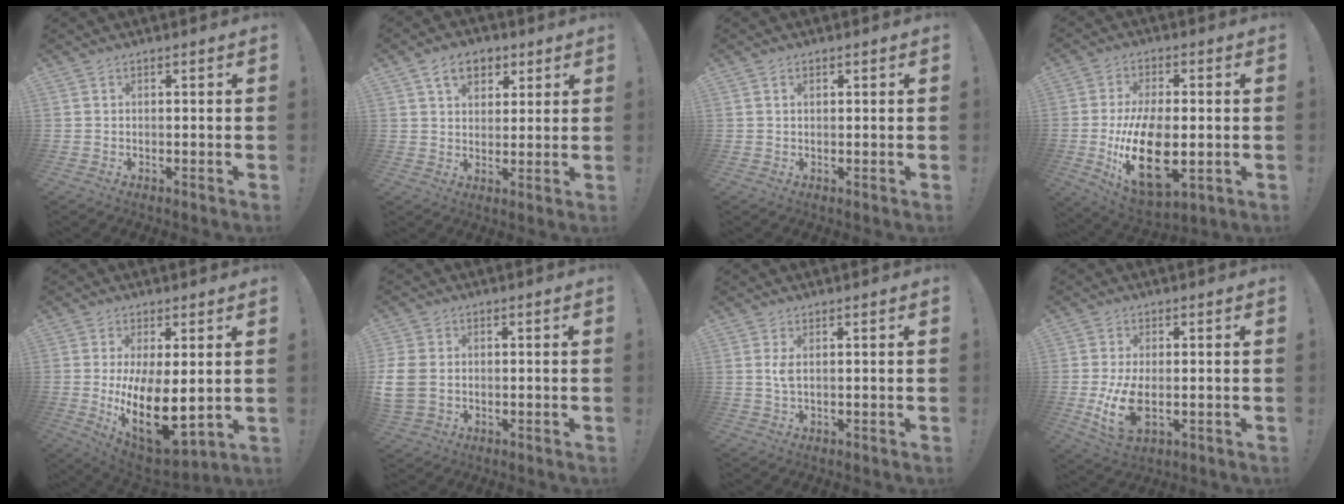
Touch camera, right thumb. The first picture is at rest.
{"total": 8.7, "force": [4.4, 6.2, 4.3], "torque": [-0.060, -0.007, 0.084]}
{"total": 0.9, "force": [0.5, 0.5, 0.6], "torque": [-0.012, 0.000, 0.010]}
{"total": 19.3, "force": [-3.3, 10.3, 16.0], "torque": [-0.298, -0.012, -0.048]}
{"total": 15.9, "force": [0.0, 7.3, 14.1], "torque": [-0.239, -0.035, 0.017]}
{"total": 7.2, "force": [-0.2, 5.5, 4.7], "torque": [-0.109, 0.000, 0.002]}
{"total": 2.6, "force": [0.6, 0.7, 2.5], "torque": [-0.045, 0.001, 0.008]}
{"total": 9.8, "force": [-1.4, 5.2, 8.2], "torque": [-0.164, -0.015, -0.017]}